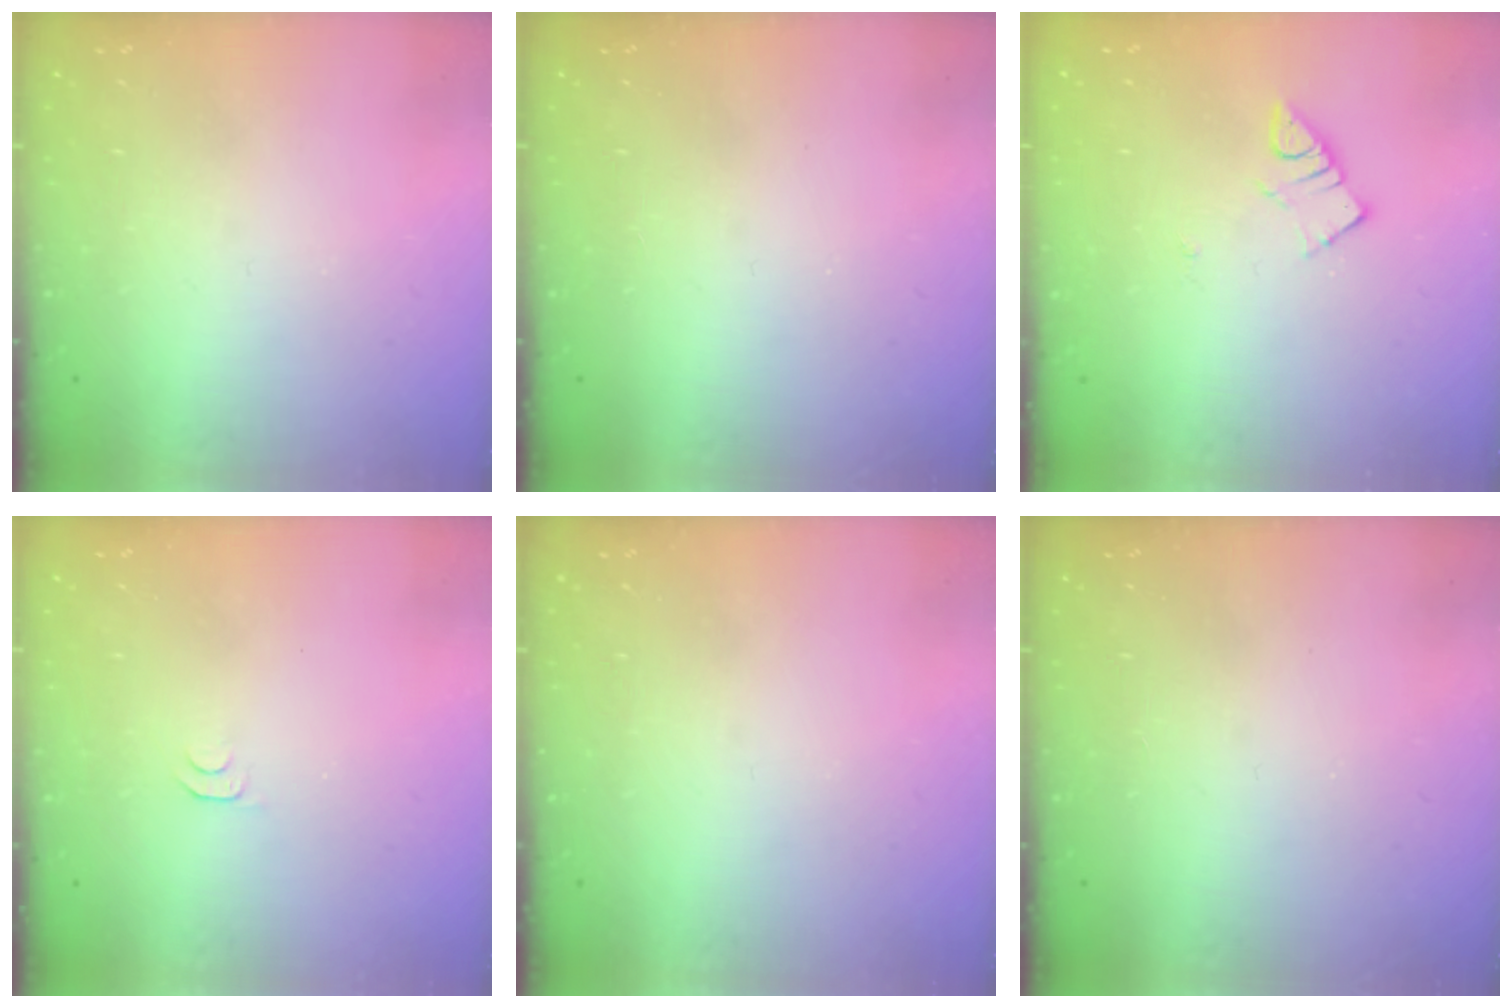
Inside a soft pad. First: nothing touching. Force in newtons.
{"total": 2.8, "press": 2.8, "slide": 0.4}
{"total": 2.8, "press": 2.7, "slide": 0.3}
{"total": 3.5, "press": 3.4, "slide": 0.4}
{"total": 0.0}
{"total": 2.8, "press": 2.8, "slide": 0.4}